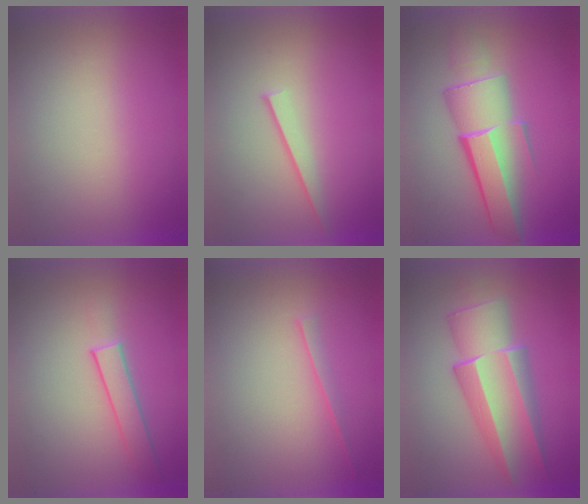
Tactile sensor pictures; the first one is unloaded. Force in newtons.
{"total": 1.1}
{"total": 6.2}
{"total": 1.9}
{"total": 1.7}
{"total": 5.9}